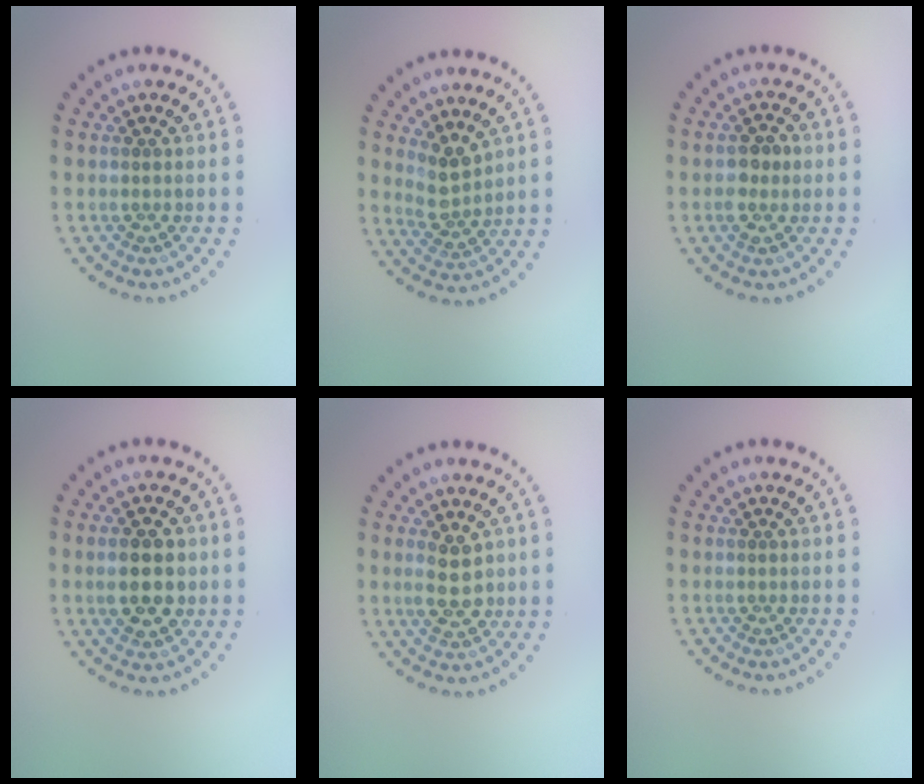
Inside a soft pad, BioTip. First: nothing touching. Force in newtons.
{"total": 2.4, "press": 1.9, "slide": 1.5}
{"total": 2.1, "press": 2.1, "slide": 0.1}
{"total": 4.6, "press": 4.6, "slide": 0.0}
{"total": 3.0, "press": 3.0, "slide": 0.4}
{"total": 0.0}